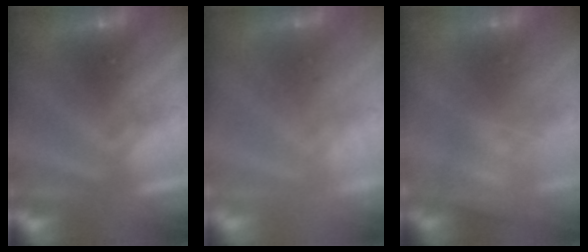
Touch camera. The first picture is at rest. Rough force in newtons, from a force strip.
{"total": 1.7}
{"total": 3.7}